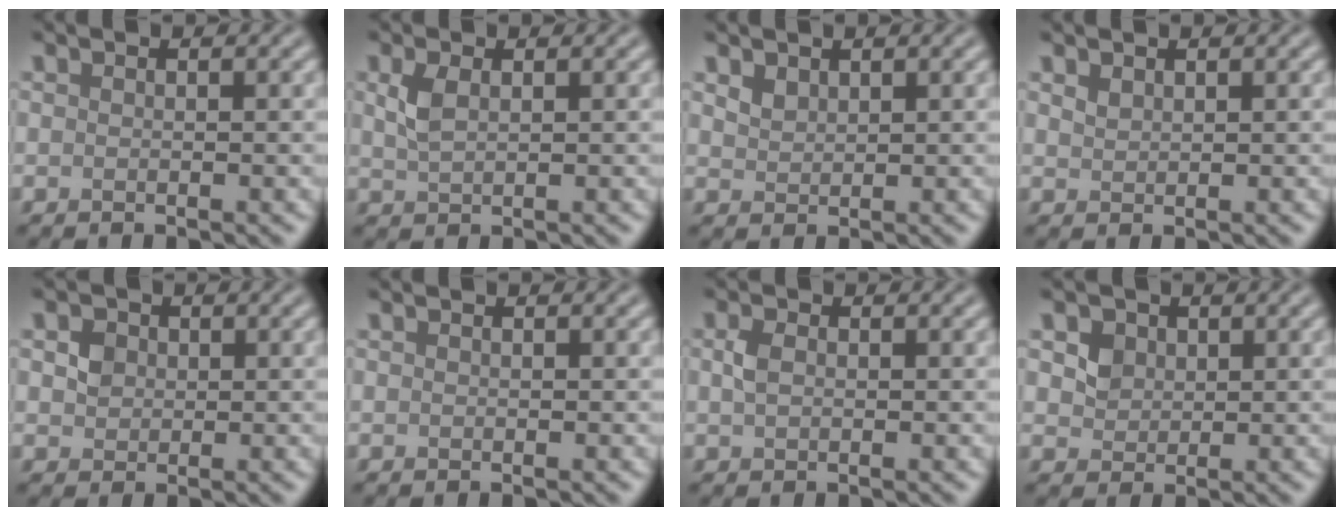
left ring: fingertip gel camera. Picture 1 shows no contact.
{"total": 2.0, "force": [0.8, 1.0, 1.5], "torque": [-0.039, 0.001, 0.018]}
{"total": 1.3, "force": [1.0, 0.7, 0.4], "torque": [-0.012, 0.000, 0.024]}
{"total": 0.9, "force": [0.8, 0.5, 0.3], "torque": [-0.010, 0.002, 0.019]}
{"total": 1.6, "force": [0.3, 1.4, 0.6], "torque": [-0.010, 0.000, 0.006]}
{"total": 0.0}
{"total": 1.4, "force": [0.2, 1.0, 0.9], "torque": [-0.021, 0.003, 0.003]}
{"total": 3.2, "force": [1.6, 2.4, 1.4], "torque": [-0.041, 0.004, 0.036]}